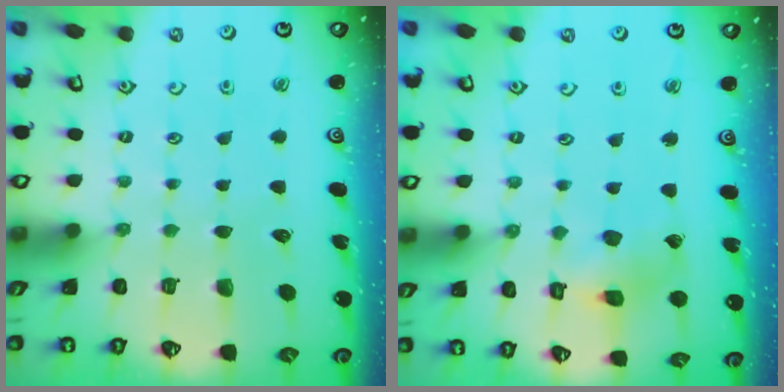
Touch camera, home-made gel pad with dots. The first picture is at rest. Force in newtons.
{"total": 5.2, "press": 5.2, "slide": 0.4}